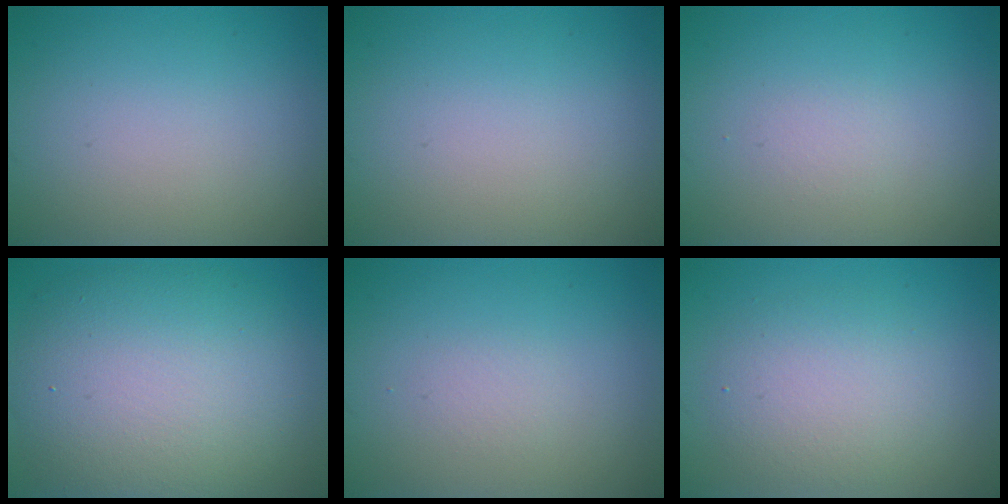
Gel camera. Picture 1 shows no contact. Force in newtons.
{"total": 0.0}
{"total": 0.7, "press": 0.7, "slide": 0.0}
{"total": 10.7, "press": 10.7, "slide": 0.4}
{"total": 0.7, "press": 0.7, "slide": 0.0}
{"total": 3.8, "press": 3.8, "slide": 0.4}